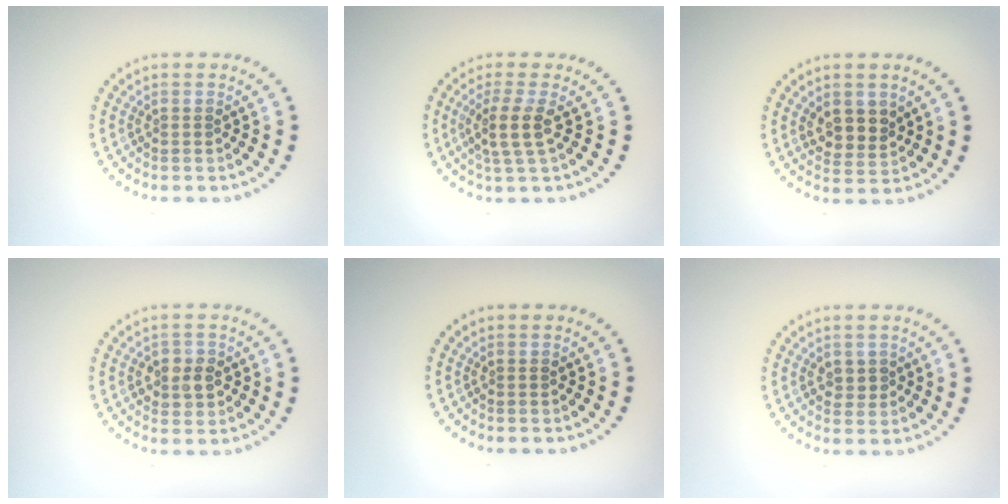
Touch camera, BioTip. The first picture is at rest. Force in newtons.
{"total": 2.8, "press": 2.3, "slide": 1.6}
{"total": 2.7, "press": 2.5, "slide": 1.2}
{"total": 2.3, "press": 2.3, "slide": 0.2}
{"total": 0.0}
{"total": 1.1, "press": 1.1, "slide": 0.3}